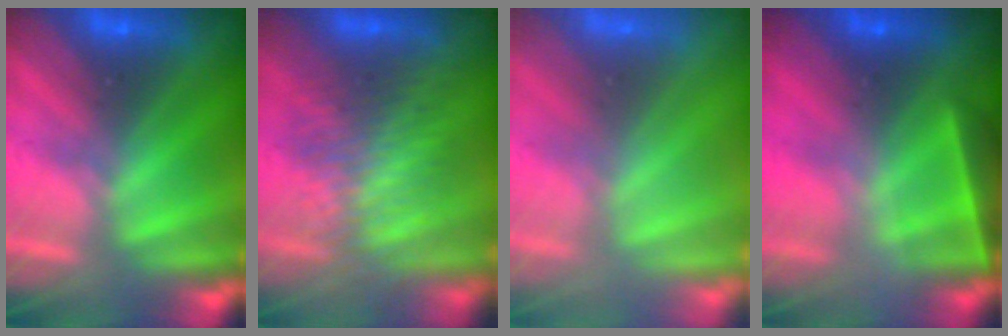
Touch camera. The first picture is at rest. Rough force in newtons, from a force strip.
{"total": 3.9}
{"total": 3.3}
{"total": 4.7}